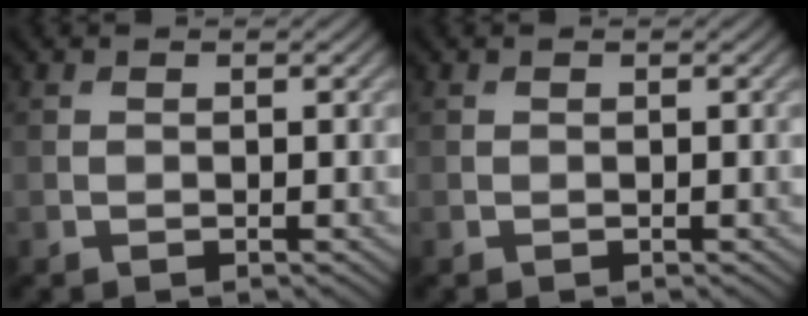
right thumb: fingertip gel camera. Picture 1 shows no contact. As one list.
[{"total": 0.0}]